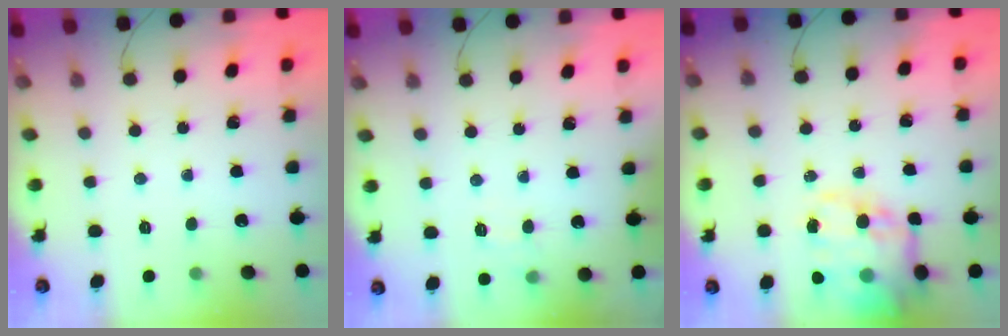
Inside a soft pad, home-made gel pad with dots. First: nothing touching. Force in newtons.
{"total": 7.1, "press": 6.9, "slide": 1.8}
{"total": 21.1, "press": 20.5, "slide": 4.9}